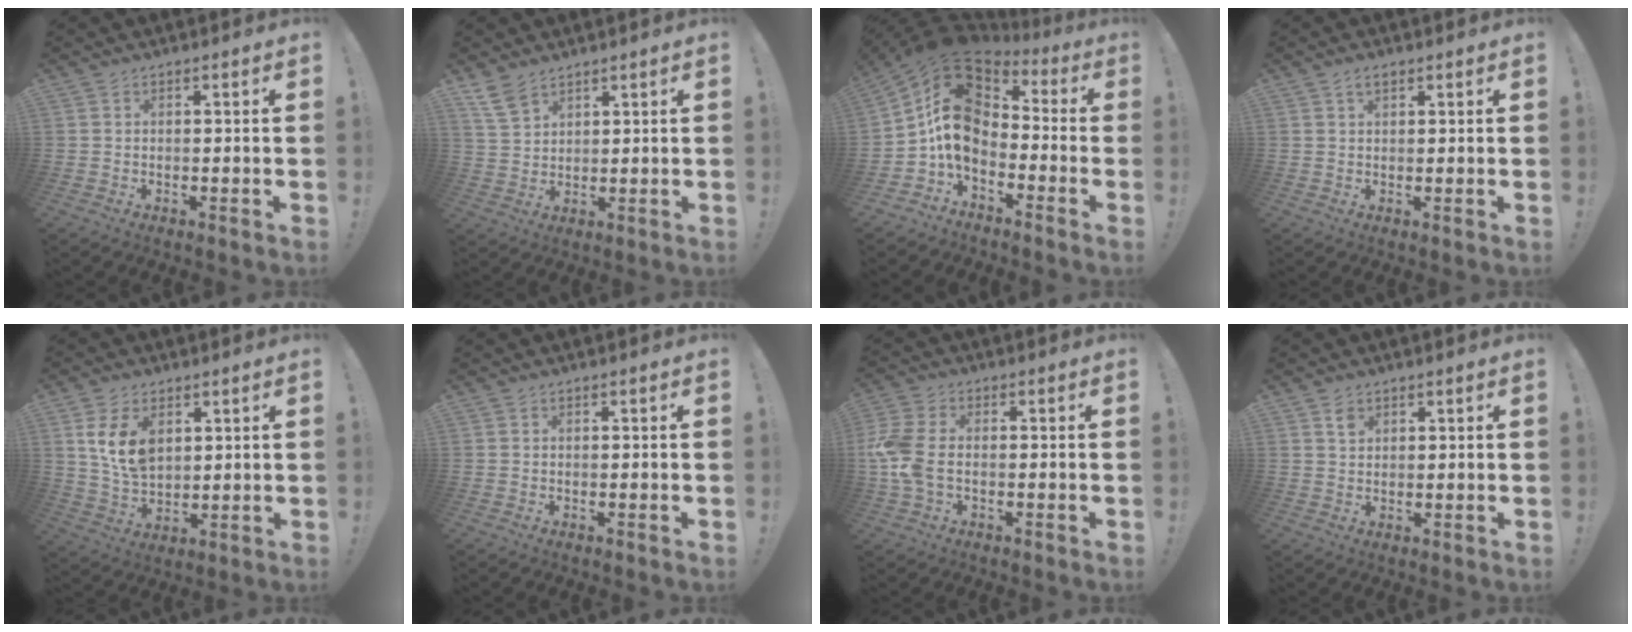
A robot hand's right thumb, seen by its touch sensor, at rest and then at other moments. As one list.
[{"total": 6.7, "force": [5.1, 3.1, 3.2], "torque": [-0.060, -0.022, 0.099]}, {"total": 14.8, "force": [1.1, 10.0, 10.8], "torque": [-0.193, -0.014, 0.017]}, {"total": 2.0, "force": [1.1, 0.9, 1.3], "torque": [-0.027, 0.002, 0.020]}, {"total": 10.4, "force": [4.1, 6.7, 6.8], "torque": [-0.126, -0.009, 0.079]}, {"total": 0.0}, {"total": 9.4, "force": [-1.1, 5.8, 7.2], "torque": [-0.169, -0.001, -0.015]}, {"total": 2.6, "force": [1.7, 1.8, 0.9], "torque": [-0.005, -0.009, 0.030]}]